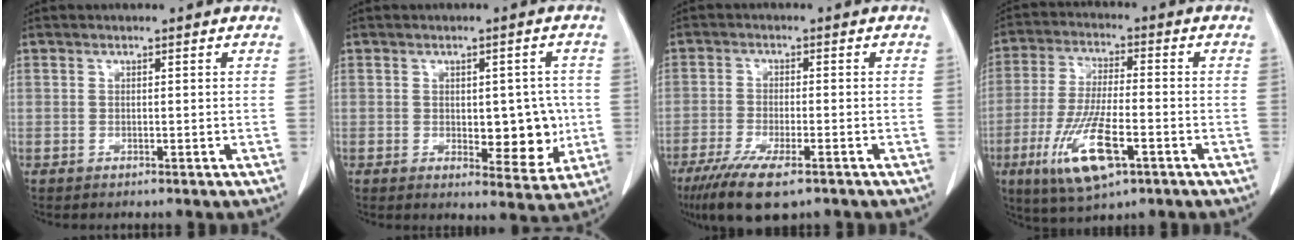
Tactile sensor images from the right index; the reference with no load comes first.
{"total": 7.9, "force": [-0.6, 3.8, 6.9], "torque": [-0.073, 0.000, 0.004]}
{"total": 10.0, "force": [-6.7, 2.1, 7.1], "torque": [-0.120, -0.023, -0.106]}
{"total": 12.6, "force": [-5.4, 3.0, 11.0], "torque": [-0.226, -0.020, -0.091]}